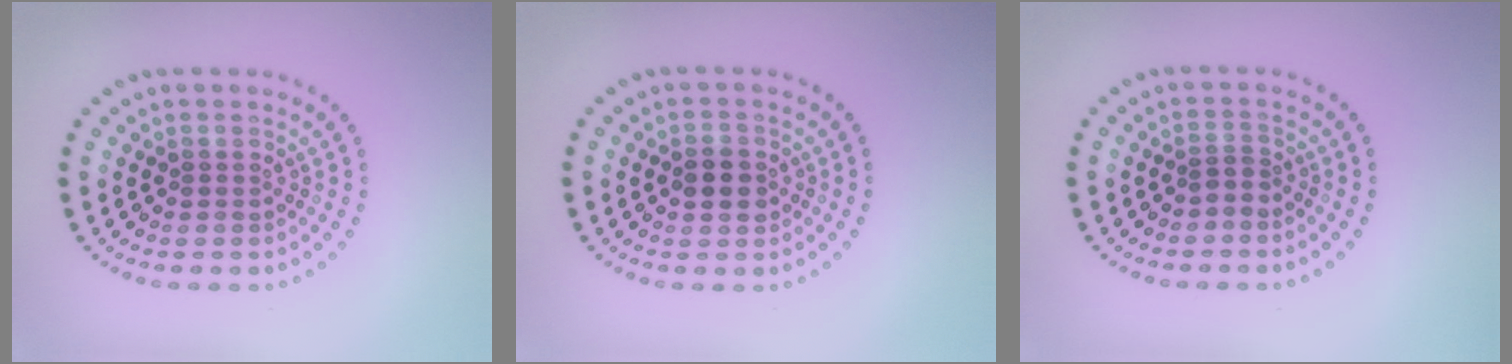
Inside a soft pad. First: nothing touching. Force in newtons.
{"total": 2.1, "press": 2.1, "slide": 0.2}
{"total": 1.1, "press": 0.6, "slide": 0.9}